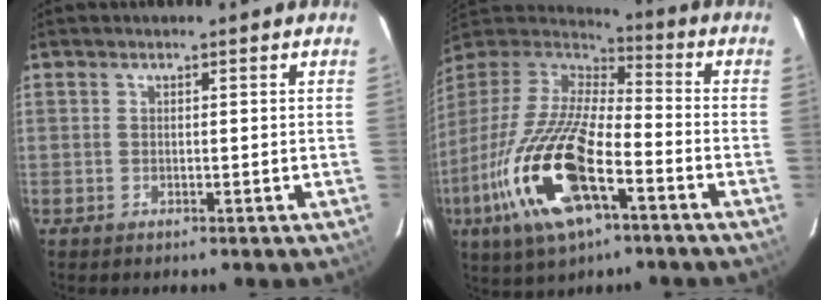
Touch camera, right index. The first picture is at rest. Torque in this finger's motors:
{"motor_torque": [1.68, -0.46, 1.05, 0.21]}